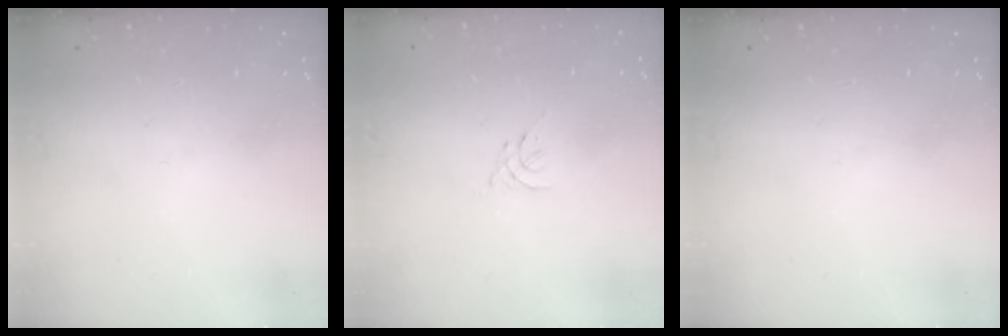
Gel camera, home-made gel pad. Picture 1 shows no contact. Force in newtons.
{"total": 0.0}
{"total": 0.0}